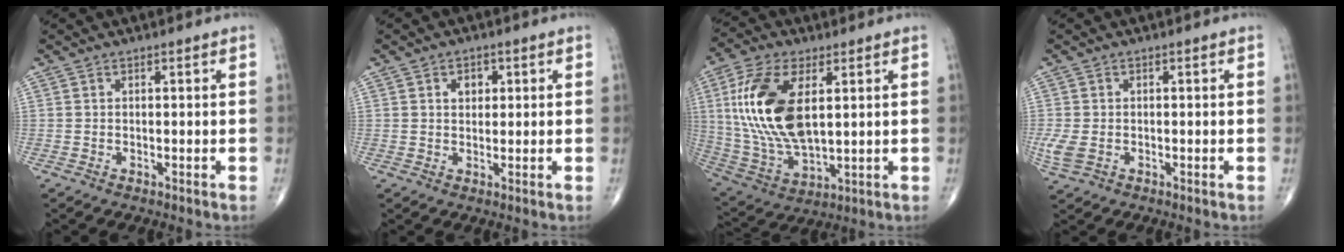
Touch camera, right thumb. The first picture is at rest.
{"total": 2.8, "force": [0.9, 2.1, 1.6], "torque": [-0.008, -0.002, 0.012]}
{"total": 19.1, "force": [4.0, 9.6, 16.0], "torque": [-0.330, -0.016, 0.082]}
{"total": 3.6, "force": [-0.7, 2.4, 2.6], "torque": [-0.074, 0.001, -0.011]}